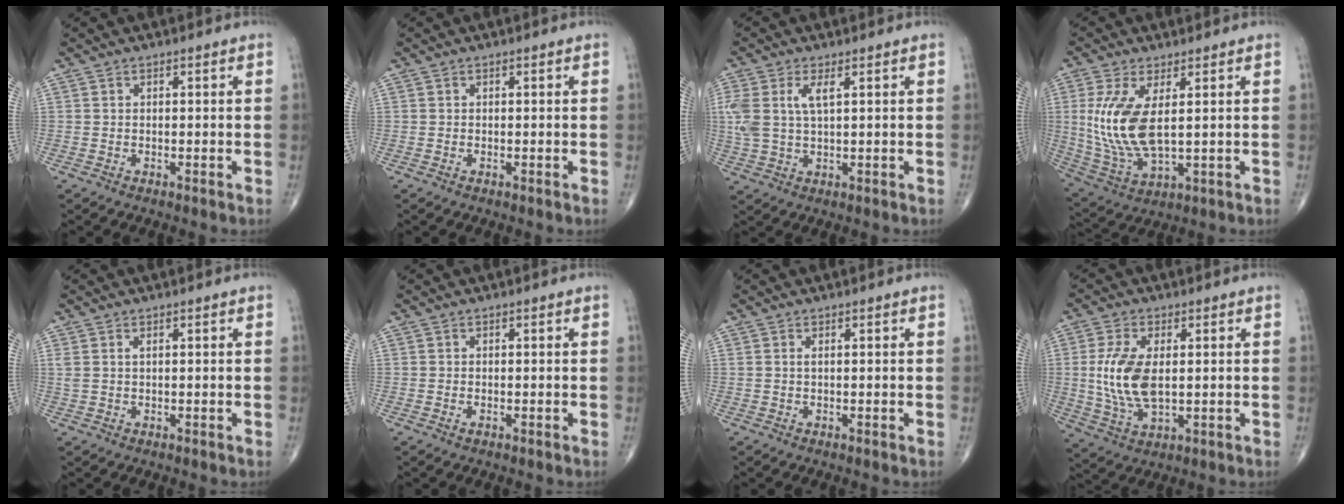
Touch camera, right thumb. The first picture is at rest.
{"total": 0.0}
{"total": 7.2, "force": [2.1, 3.2, 6.1], "torque": [-0.155, 0.010, 0.047]}
{"total": 12.8, "force": [1.9, 5.4, 11.4], "torque": [-0.250, -0.018, 0.053]}
{"total": 1.4, "force": [0.6, 0.6, 1.1], "torque": [-0.030, 0.014, 0.020]}
{"total": 0.5, "force": [-0.2, 0.3, 0.4], "torque": [-0.009, -0.001, -0.003]}
{"total": 0.0}
{"total": 10.9, "force": [0.7, 5.5, 9.4], "torque": [-0.200, -0.011, 0.021]}